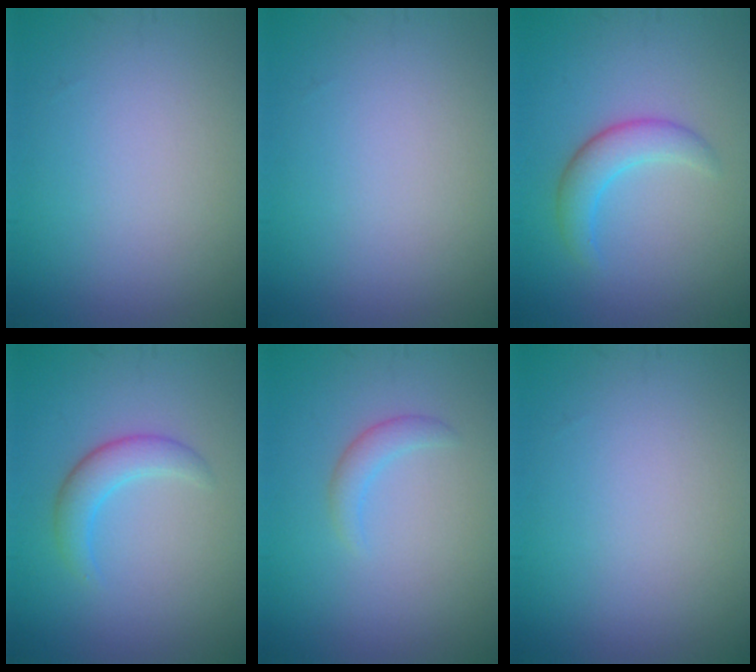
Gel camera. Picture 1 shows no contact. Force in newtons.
{"total": 0.0}
{"total": 2.9, "press": 2.9, "slide": 0.2}
{"total": 2.6, "press": 2.6, "slide": 0.2}
{"total": 1.5, "press": 1.5, "slide": 0.1}
{"total": 0.0}